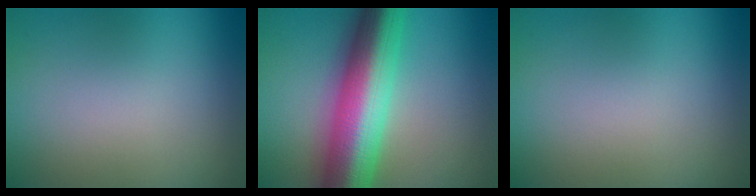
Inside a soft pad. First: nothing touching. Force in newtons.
{"total": 13.1, "press": 13.1, "slide": 0.1}
{"total": 0.0}